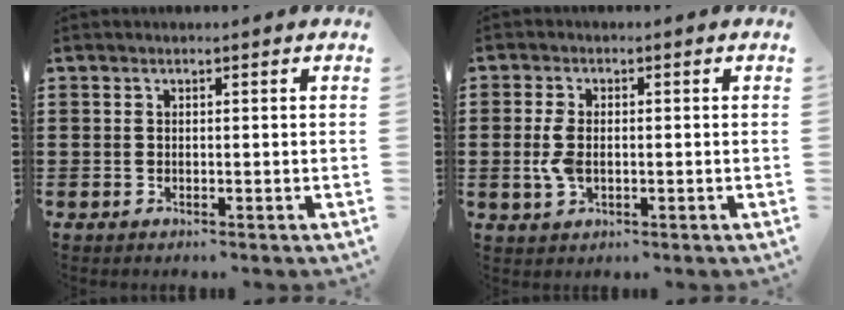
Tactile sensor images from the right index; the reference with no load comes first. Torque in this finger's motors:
{"motor_torque": [0.80, -0.02, 0.16, 0.13]}